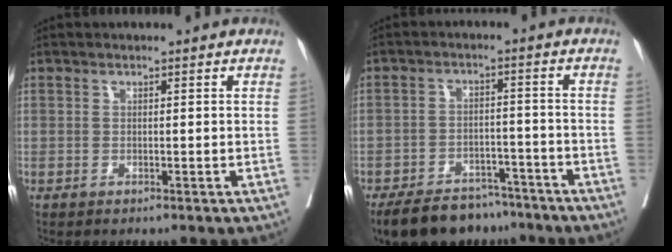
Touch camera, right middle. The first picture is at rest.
{"total": 12.1, "force": [-10.2, 5.2, 4.0], "torque": [-0.057, 0.001, -0.149]}